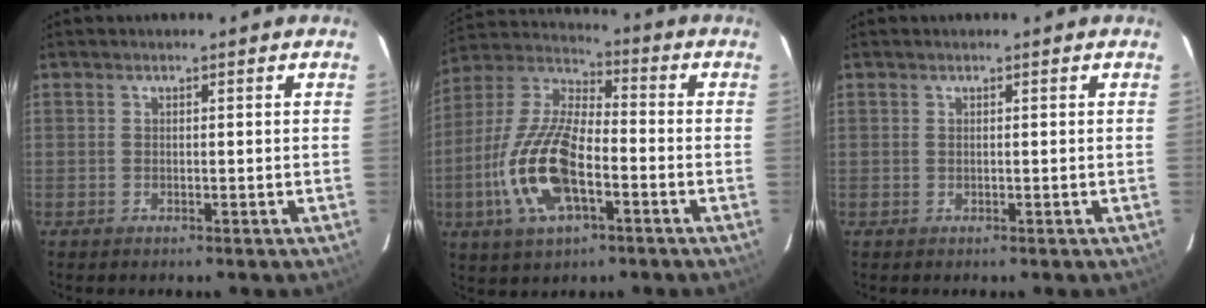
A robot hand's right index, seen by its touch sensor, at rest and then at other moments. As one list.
[{"total": 16.8, "force": [-5.5, 6.9, 14.3], "torque": [-0.307, -0.005, -0.107]}, {"total": 0.0}]